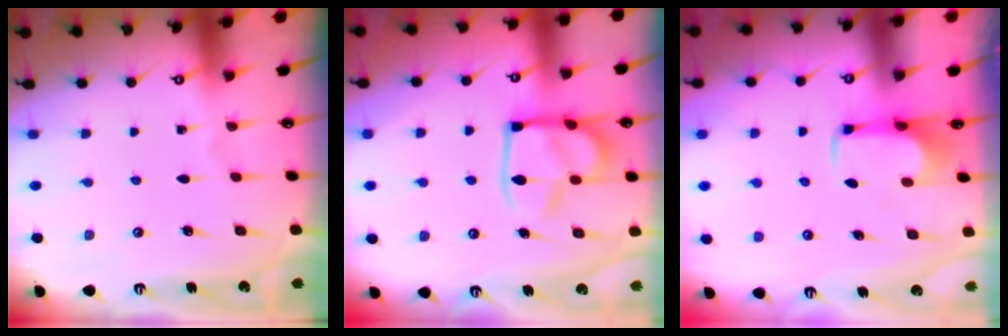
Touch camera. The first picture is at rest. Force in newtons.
{"total": 14.3, "press": 14.2, "slide": 1.8}
{"total": 2.0, "press": 2.0, "slide": 0.3}